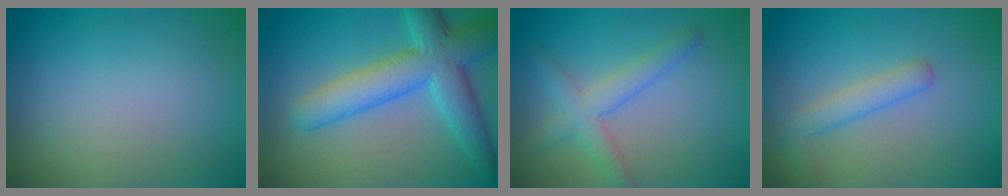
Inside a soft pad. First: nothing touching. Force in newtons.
{"total": 7.5, "press": 7.5, "slide": 0.1}
{"total": 3.1, "press": 3.1, "slide": 0.1}
{"total": 2.6, "press": 2.6, "slide": 0.1}